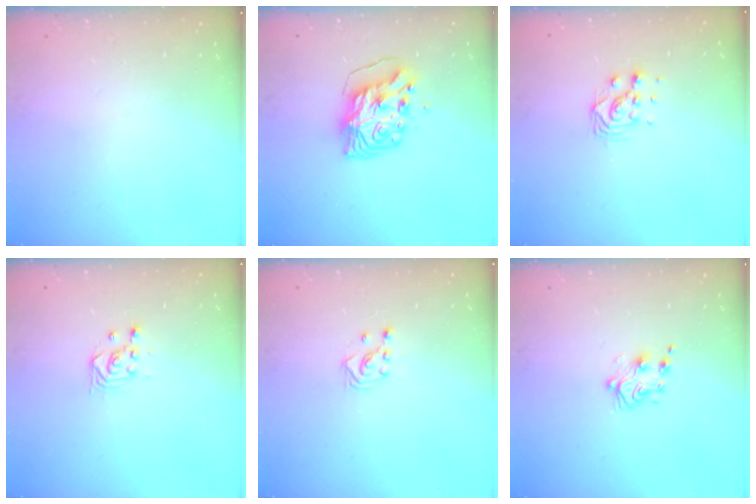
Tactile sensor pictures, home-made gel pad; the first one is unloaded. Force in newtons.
{"total": 8.3, "press": 8.3, "slide": 0.9}
{"total": 6.6, "press": 6.6, "slide": 0.4}
{"total": 3.3, "press": 3.3, "slide": 0.4}
{"total": 2.9, "press": 2.7, "slide": 1.0}
{"total": 5.9, "press": 5.9, "slide": 0.5}